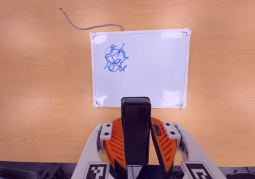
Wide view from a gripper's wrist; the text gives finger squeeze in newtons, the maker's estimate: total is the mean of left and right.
{"total": 7.5, "left": 6.3, "right": 8.7}